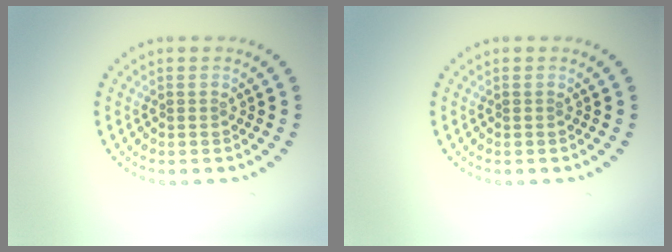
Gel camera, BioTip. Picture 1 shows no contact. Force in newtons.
{"total": 0.0}